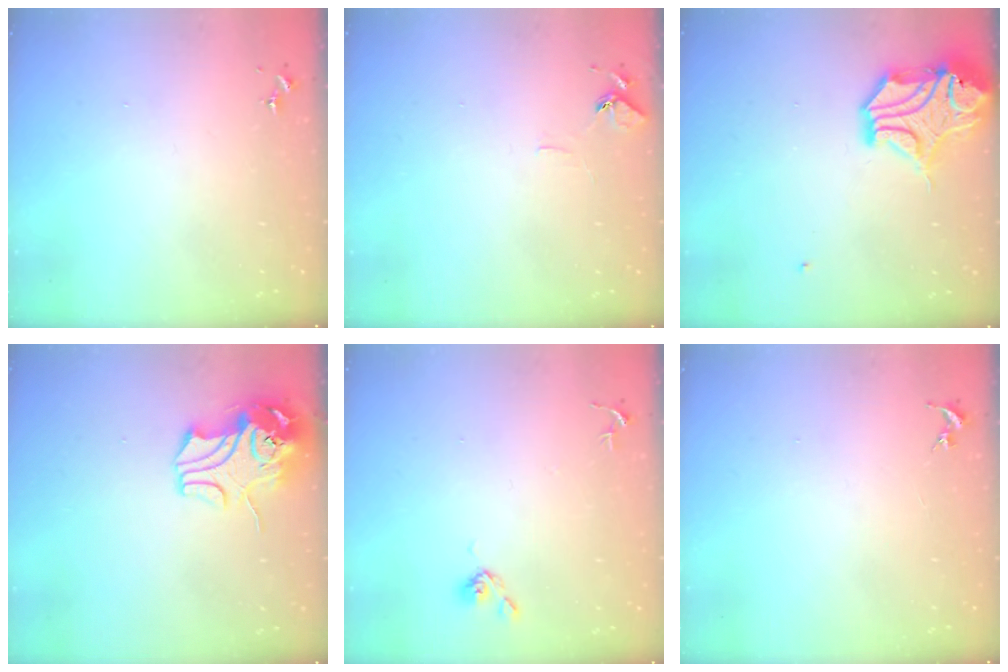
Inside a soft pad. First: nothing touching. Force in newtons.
{"total": 6.7, "press": 6.6, "slide": 0.8}
{"total": 15.3, "press": 15.2, "slide": 2.2}
{"total": 12.1, "press": 12.0, "slide": 1.7}
{"total": 6.2, "press": 6.2, "slide": 0.6}
{"total": 0.0}